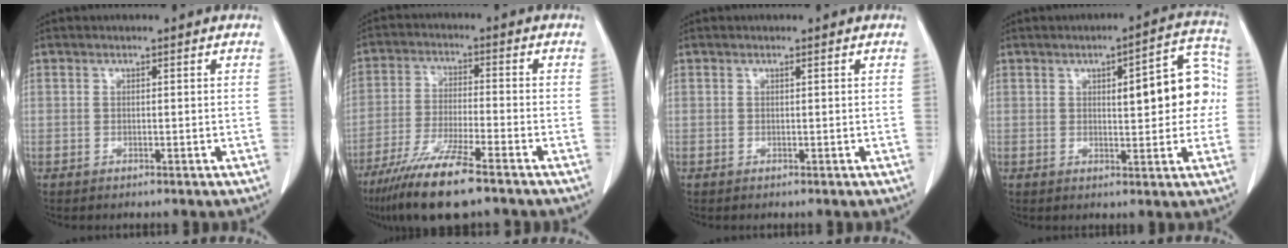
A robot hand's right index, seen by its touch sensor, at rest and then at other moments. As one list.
[{"total": 11.1, "force": [-7.8, 0.6, 7.8], "torque": [-0.152, -0.032, -0.142]}, {"total": 0.0}, {"total": 10.9, "force": [1.1, 3.4, 10.3], "torque": [-0.122, 0.032, 0.014]}]